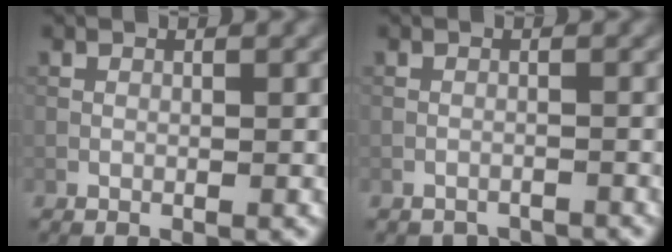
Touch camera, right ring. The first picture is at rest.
{"total": 2.6, "force": [-2.6, 0.5, 0.1], "torque": [-0.007, -0.001, -0.037]}